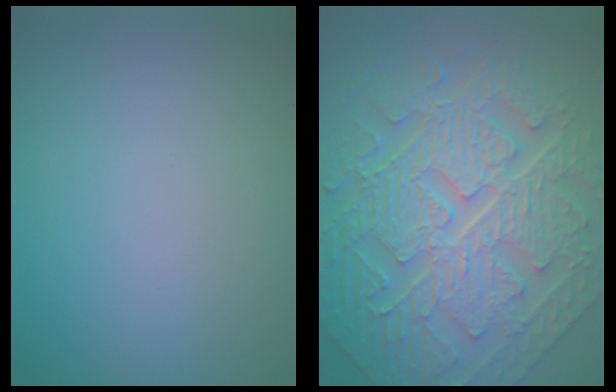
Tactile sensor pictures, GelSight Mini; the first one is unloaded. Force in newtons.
{"total": 11.6, "press": 7.9, "slide": 8.4}